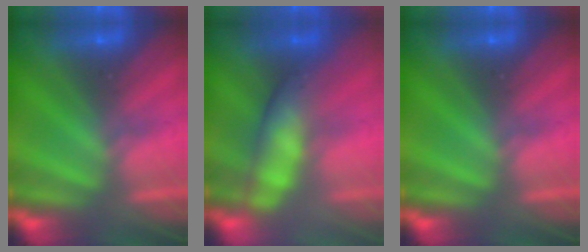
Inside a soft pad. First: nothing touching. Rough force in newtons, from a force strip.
{"total": 3.7}
{"total": 0.0}